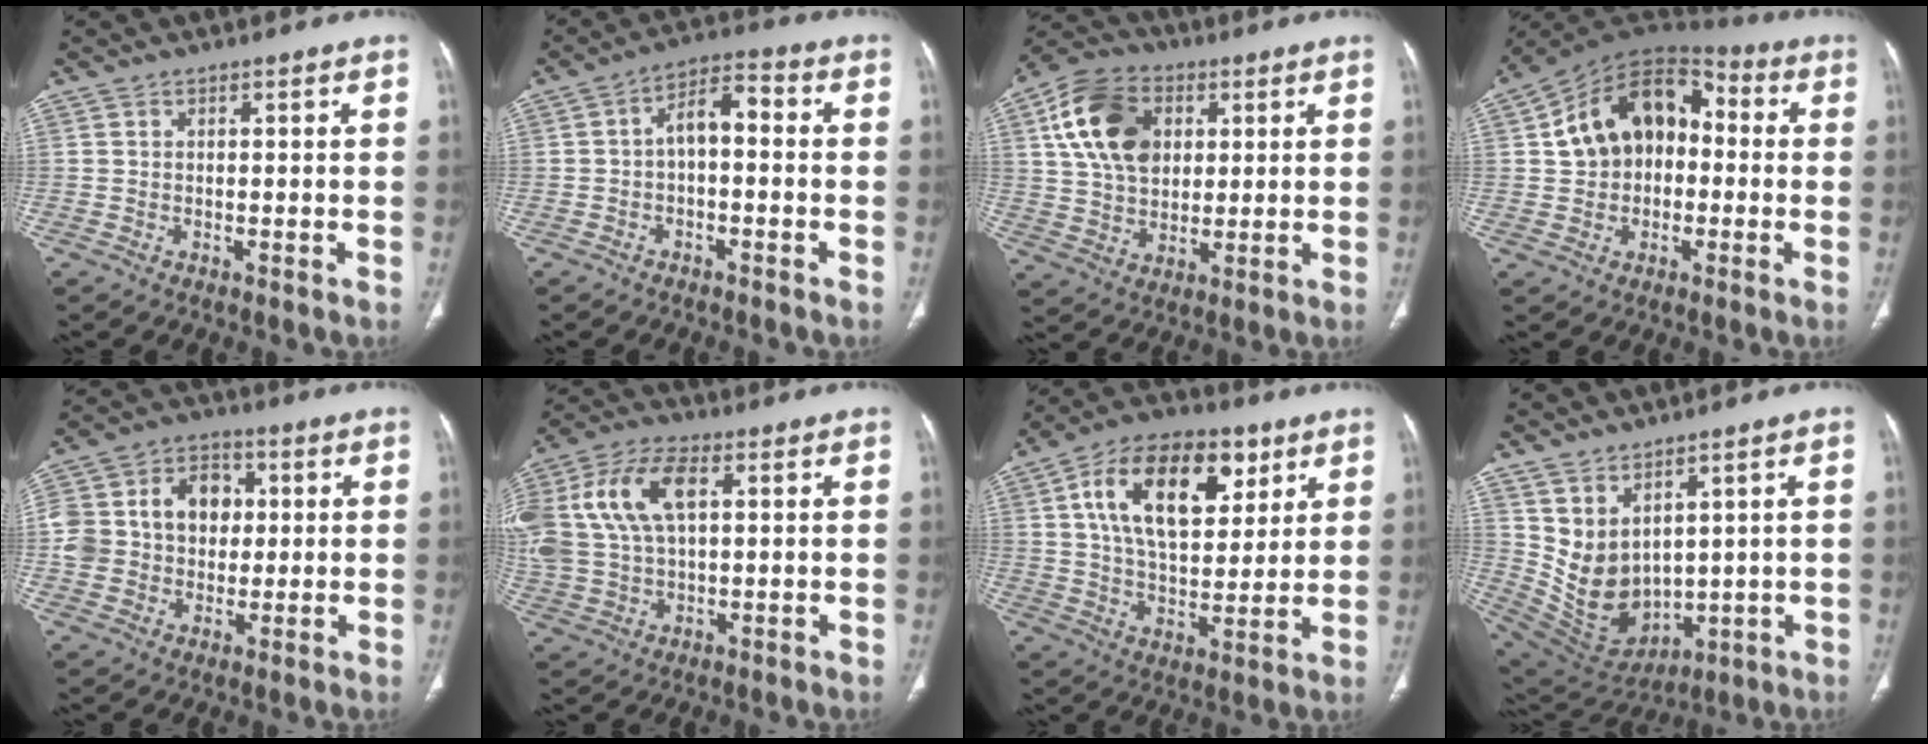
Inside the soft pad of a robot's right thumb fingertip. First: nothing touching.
{"total": 6.6, "force": [-0.5, 3.5, 5.6], "torque": [-0.084, 0.035, -0.020]}
{"total": 15.6, "force": [4.5, 11.1, 9.9], "torque": [-0.161, 0.003, 0.079]}
{"total": 16.3, "force": [1.2, 11.5, 11.5], "torque": [-0.154, 0.044, 0.008]}
{"total": 15.9, "force": [1.9, 12.8, 9.3], "torque": [-0.144, 0.027, 0.036]}
{"total": 19.6, "force": [5.1, 11.6, 15.0], "torque": [-0.343, 0.021, 0.094]}
{"total": 20.0, "force": [7.5, 11.2, 14.8], "torque": [-0.214, -0.015, 0.125]}
{"total": 10.8, "force": [4.0, 6.7, 7.5], "torque": [-0.112, -0.033, 0.112]}